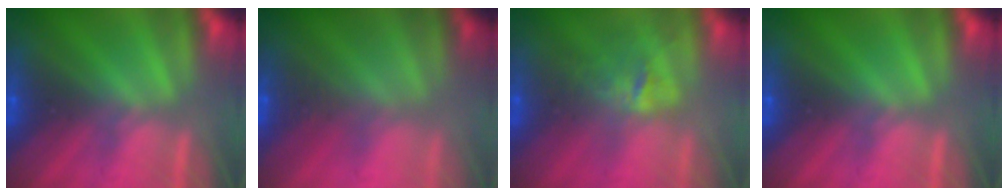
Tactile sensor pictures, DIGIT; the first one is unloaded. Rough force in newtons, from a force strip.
{"total": 2.5}
{"total": 2.8}
{"total": 0.0}